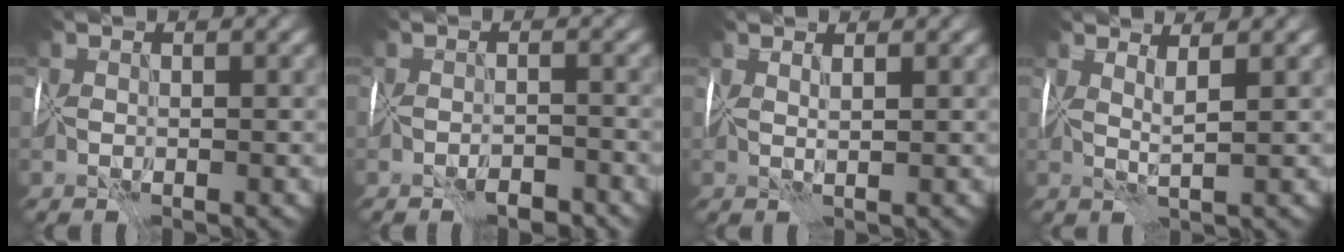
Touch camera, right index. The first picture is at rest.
{"total": 2.0, "force": [-1.8, 0.2, 0.8], "torque": [-0.001, 0.007, -0.025]}
{"total": 1.8, "force": [1.5, -0.9, -0.3], "torque": [0.006, 0.007, 0.035]}
{"total": 2.3, "force": [1.9, -1.2, 0.3], "torque": [-0.005, 0.003, 0.040]}